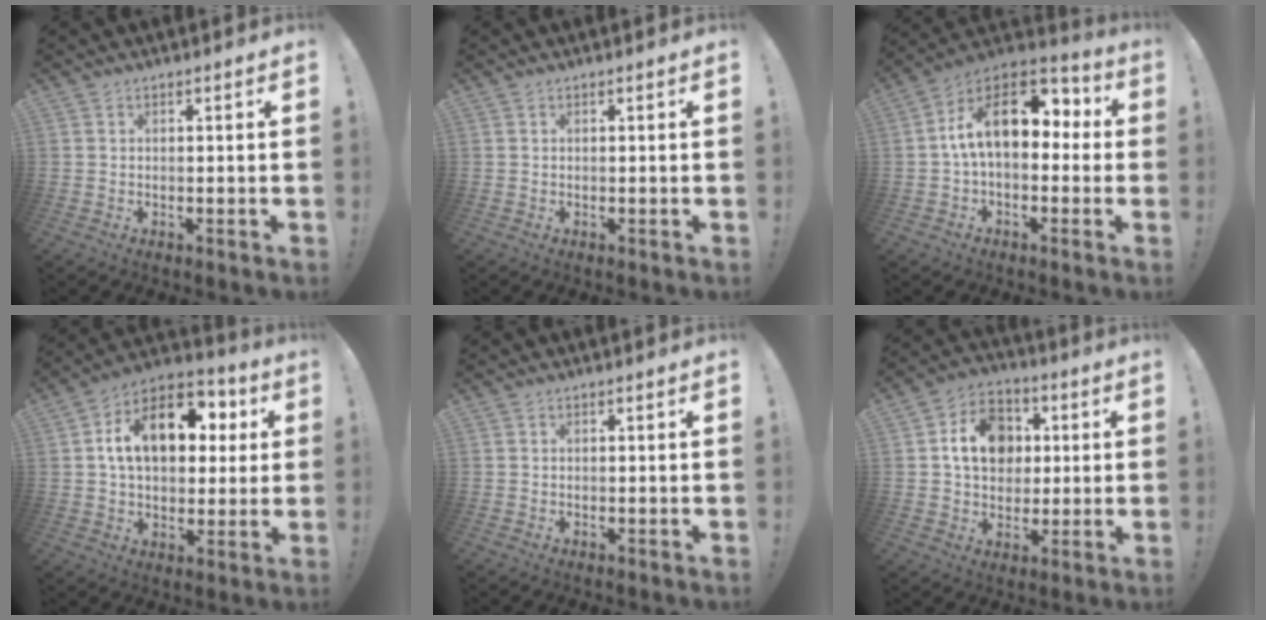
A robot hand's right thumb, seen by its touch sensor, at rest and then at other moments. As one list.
[{"total": 0.0}, {"total": 17.3, "force": [3.4, 10.1, 13.6], "torque": [-0.221, 0.007, 0.060]}, {"total": 17.5, "force": [4.9, 11.2, 12.5], "torque": [-0.192, -0.005, 0.087]}, {"total": 0.0}, {"total": 14.2, "force": [3.1, 11.5, 7.7], "torque": [-0.098, 0.000, 0.063]}]